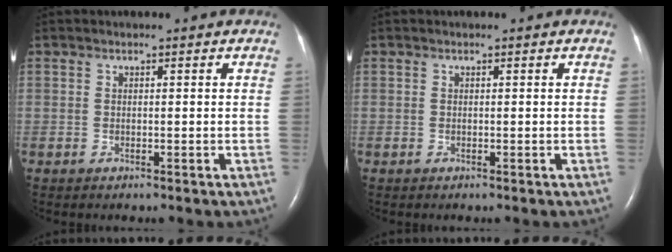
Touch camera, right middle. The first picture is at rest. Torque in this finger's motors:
{"motor_torque": [0.00, 0.00, 0.00, 0.00]}